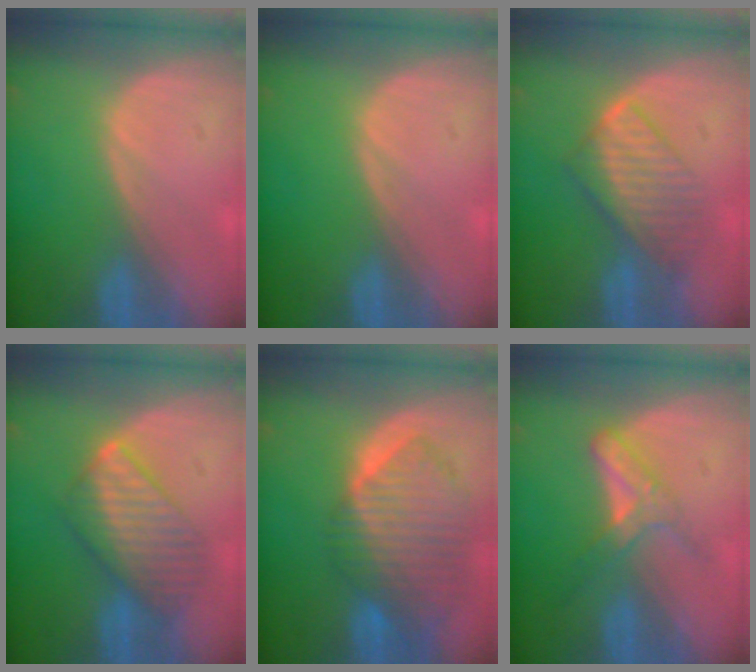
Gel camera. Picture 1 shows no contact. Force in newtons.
{"total": 0.0}
{"total": 6.6, "press": 6.3, "slide": 1.9}
{"total": 7.4, "press": 7.4, "slide": 0.1}
{"total": 10.4, "press": 9.0, "slide": 5.1}
{"total": 5.6, "press": 4.9, "slide": 2.8}